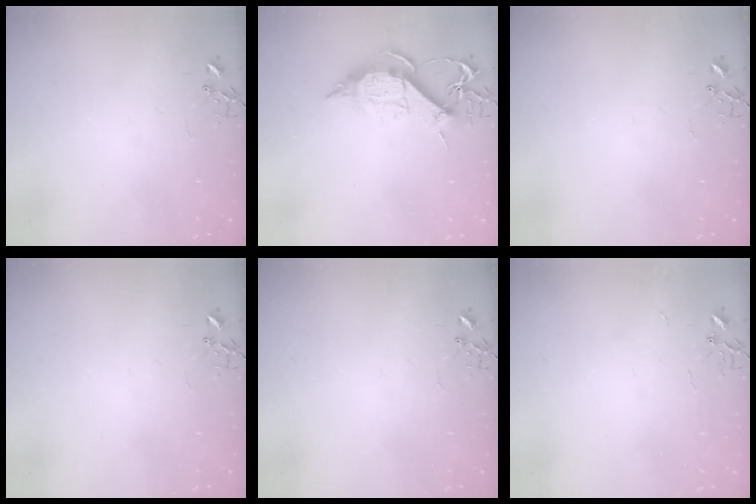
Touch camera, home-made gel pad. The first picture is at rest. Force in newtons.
{"total": 11.4, "press": 11.3, "slide": 1.1}
{"total": 0.0}
{"total": 0.0}
{"total": 0.0}
{"total": 2.2, "press": 2.2, "slide": 0.3}